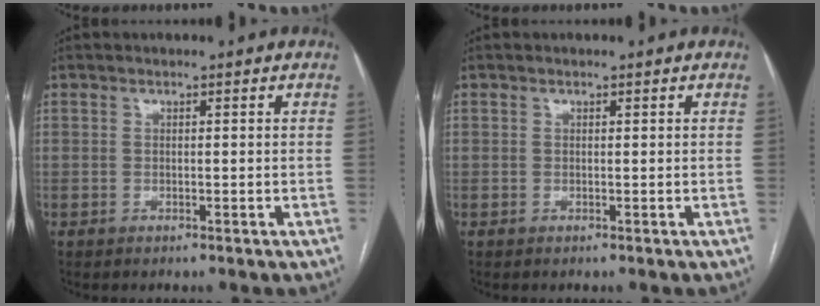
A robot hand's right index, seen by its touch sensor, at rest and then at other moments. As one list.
[{"total": 0.0}]